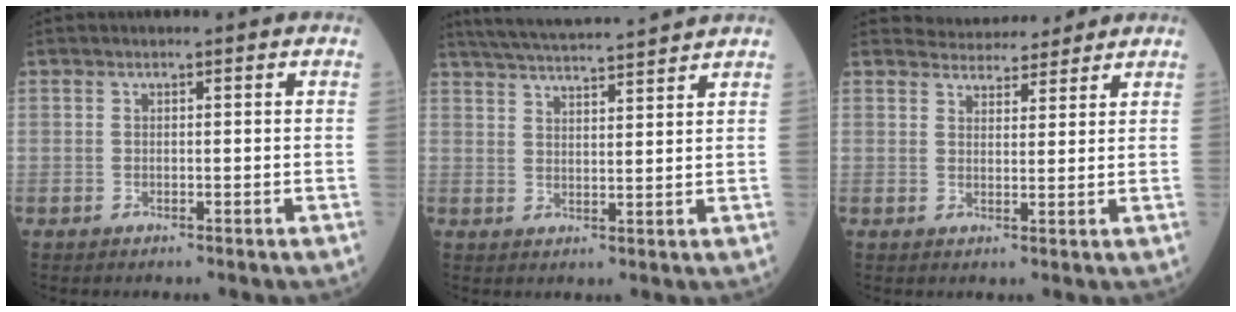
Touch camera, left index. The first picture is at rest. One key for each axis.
{"total": 12.8, "fx": 11.9, "fy": -0.4, "fz": 4.6, "tx": -0.087, "ty": 0.017, "tz": 0.177}
{"total": 5.7, "fx": 5.4, "fy": 1.6, "fz": 0.5, "tx": -0.007, "ty": 0.014, "tz": 0.076}